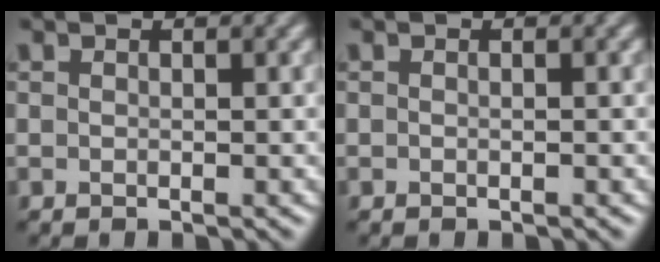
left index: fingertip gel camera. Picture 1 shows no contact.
{"total": 0.0}